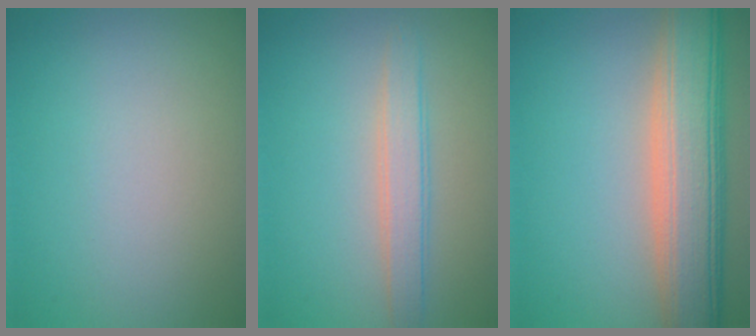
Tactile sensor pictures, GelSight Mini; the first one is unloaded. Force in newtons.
{"total": 2.6, "press": 2.6, "slide": 0.0}
{"total": 8.9, "press": 8.9, "slide": 0.8}